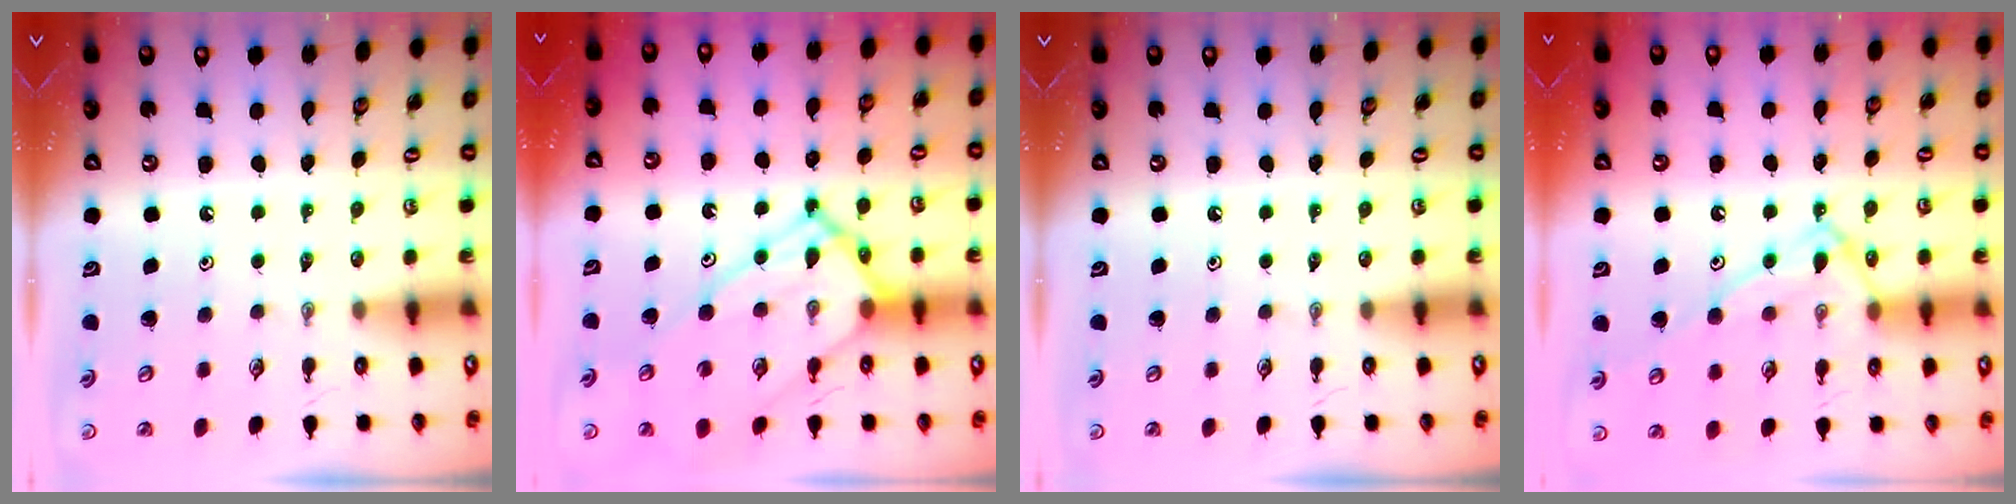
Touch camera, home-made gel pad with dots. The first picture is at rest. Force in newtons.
{"total": 16.0, "press": 16.0, "slide": 1.3}
{"total": 0.0}
{"total": 12.5, "press": 12.4, "slide": 0.9}